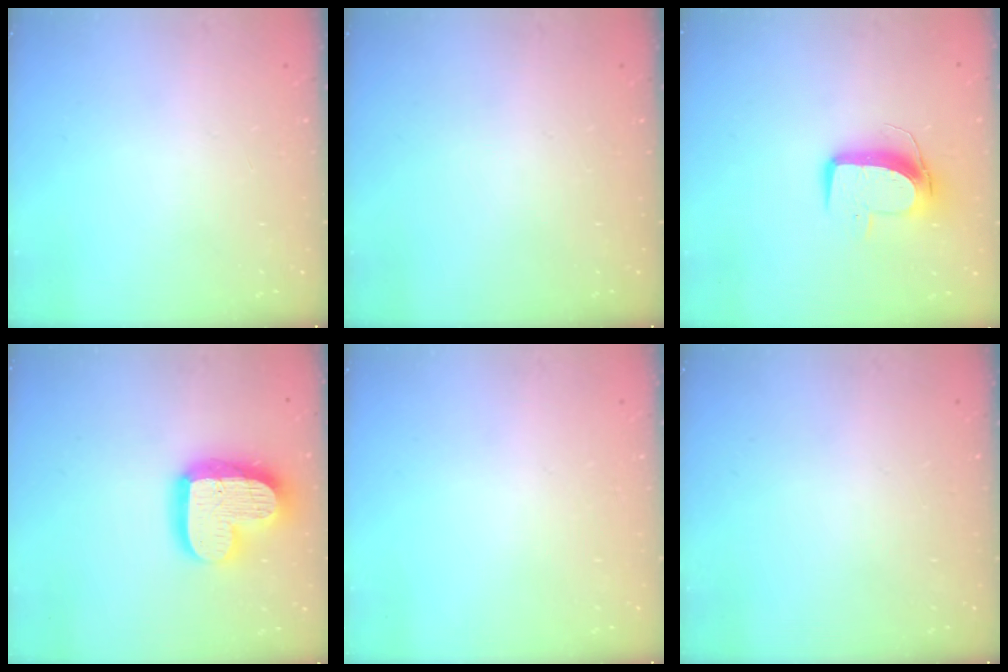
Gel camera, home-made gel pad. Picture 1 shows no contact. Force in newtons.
{"total": 0.0}
{"total": 10.3, "press": 10.3, "slide": 0.7}
{"total": 19.0, "press": 19.0, "slide": 1.6}
{"total": 0.0}
{"total": 0.0}